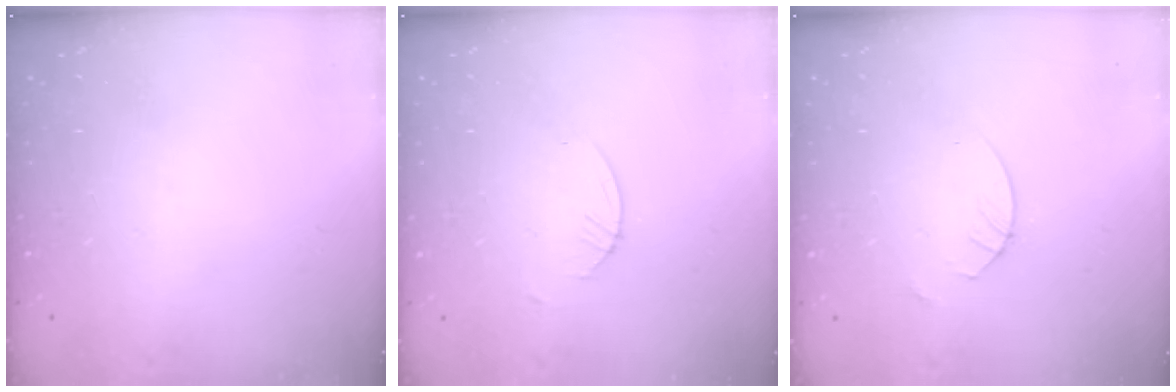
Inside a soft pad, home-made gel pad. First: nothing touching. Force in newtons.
{"total": 0.8, "press": 0.8, "slide": 0.2}
{"total": 2.4, "press": 2.4, "slide": 0.1}